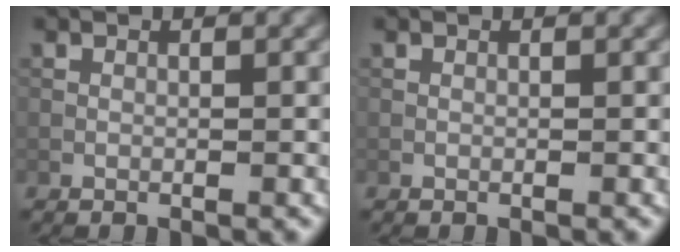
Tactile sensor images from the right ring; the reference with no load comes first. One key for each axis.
{"total": 0.0}